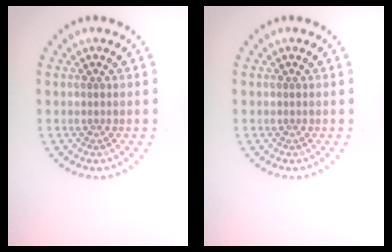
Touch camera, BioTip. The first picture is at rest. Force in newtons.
{"total": 0.0}